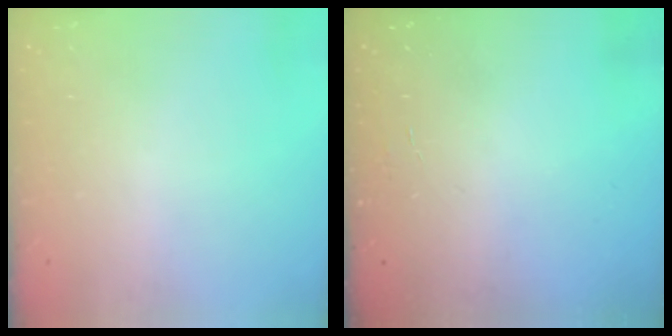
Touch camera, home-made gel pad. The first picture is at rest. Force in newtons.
{"total": 1.3, "press": 1.3, "slide": 0.1}